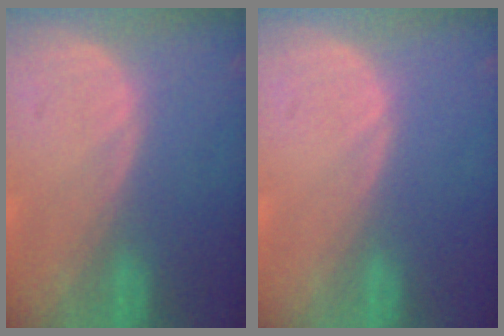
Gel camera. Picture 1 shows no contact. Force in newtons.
{"total": 0.0}